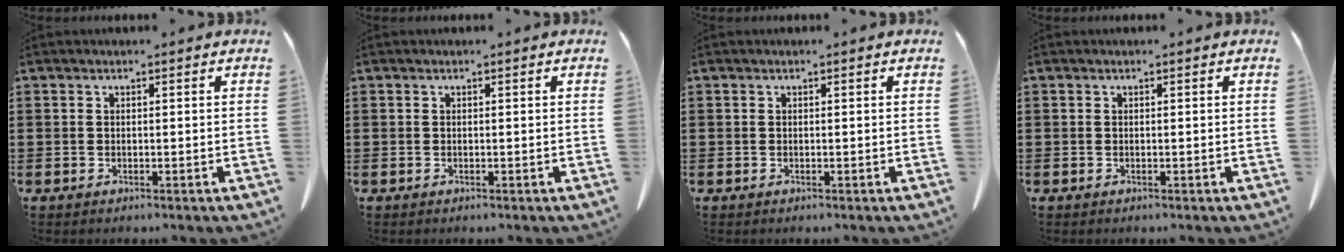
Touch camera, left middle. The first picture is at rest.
{"total": 0.0}
{"total": 0.0}
{"total": 0.0}